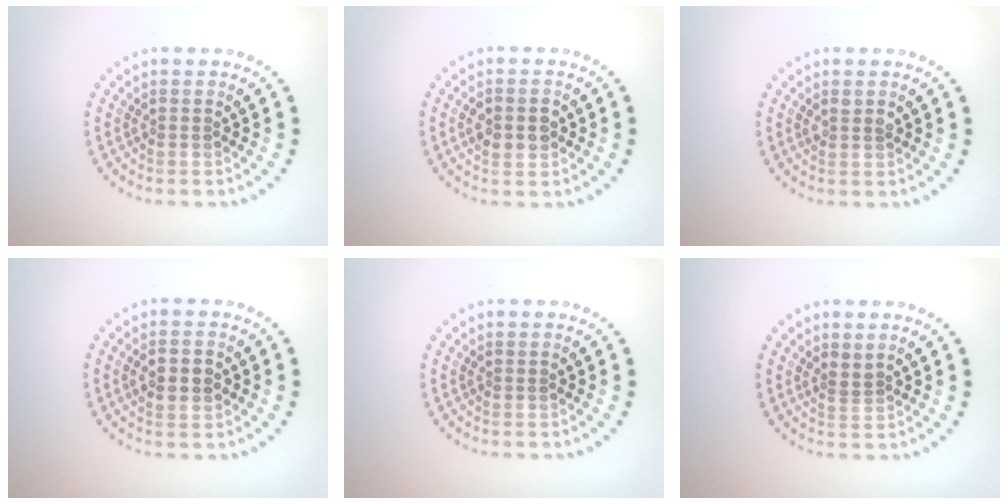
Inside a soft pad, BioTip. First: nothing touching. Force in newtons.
{"total": 3.0, "press": 3.0, "slide": 0.0}
{"total": 1.1, "press": 1.1, "slide": 0.2}
{"total": 2.6, "press": 2.6, "slide": 0.1}
{"total": 0.0}
{"total": 1.0, "press": 0.5, "slide": 0.8}